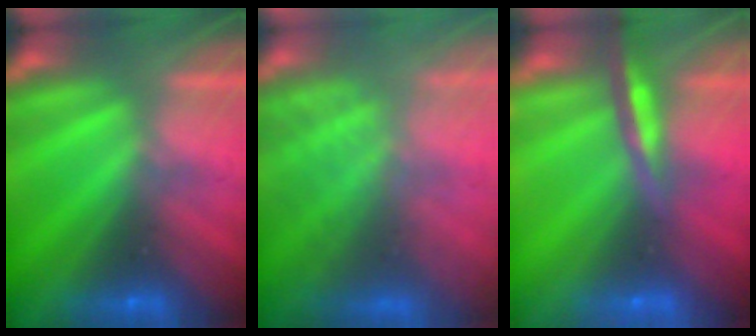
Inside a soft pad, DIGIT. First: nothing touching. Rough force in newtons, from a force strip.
{"total": 7.6}
{"total": 7.5}